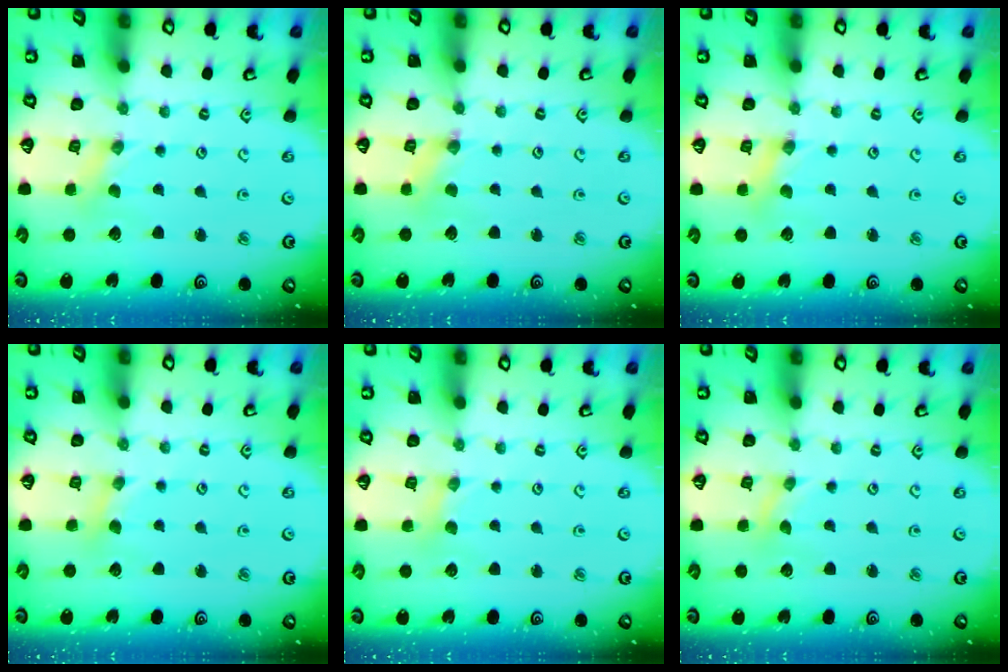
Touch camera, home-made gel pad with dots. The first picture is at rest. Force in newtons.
{"total": 1.1, "press": 1.1, "slide": 0.2}
{"total": 1.6, "press": 1.6, "slide": 0.2}
{"total": 2.8, "press": 2.8, "slide": 0.5}
{"total": 2.0, "press": 2.0, "slide": 0.3}
{"total": 0.0}